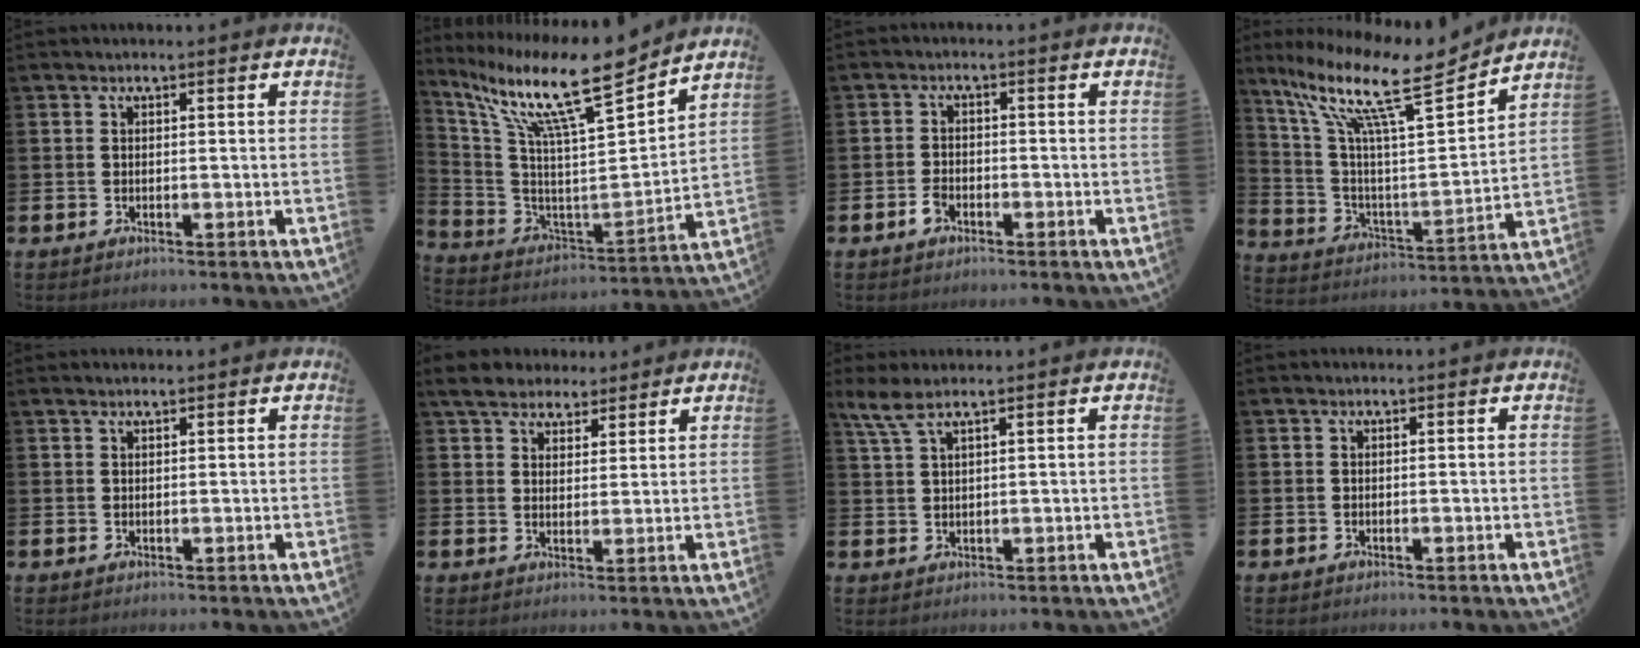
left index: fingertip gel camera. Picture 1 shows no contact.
{"total": 14.2, "force": [11.1, 1.6, 8.7], "torque": [-0.189, -0.078, 0.183]}
{"total": 1.9, "force": [-1.2, 1.1, 0.9], "torque": [-0.023, 0.006, -0.024]}
{"total": 14.1, "force": [10.0, 3.5, 9.4], "torque": [-0.203, -0.057, 0.162]}
{"total": 1.0, "force": [0.9, 0.1, 0.2], "torque": [0.000, 0.000, 0.016]}
{"total": 5.1, "force": [4.6, 2.1, 0.9], "torque": [-0.025, -0.013, 0.082]}
{"total": 3.5, "force": [2.5, 0.7, 2.4], "torque": [-0.055, 0.000, 0.047]}
{"total": 0.0}